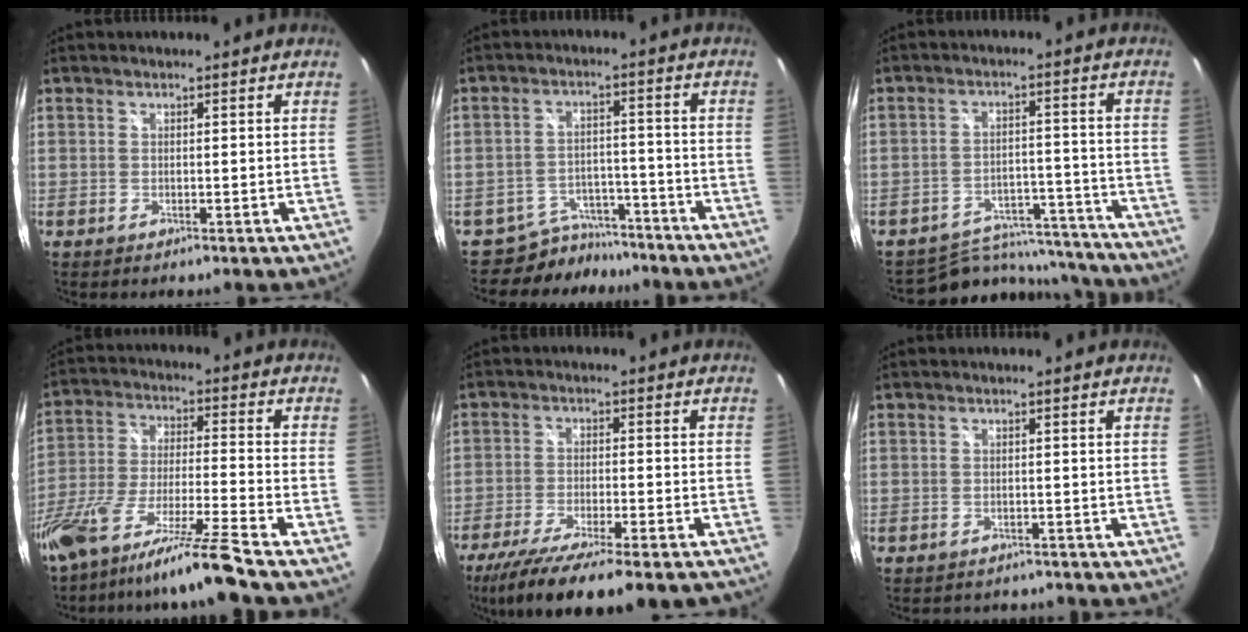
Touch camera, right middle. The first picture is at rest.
{"total": 7.8, "force": [-7.1, 3.3, -0.3], "torque": [-0.006, 0.022, -0.106]}
{"total": 14.4, "force": [-13.4, 4.9, 2.4], "torque": [-0.048, 0.025, -0.174]}
{"total": 17.3, "force": [-14.2, -1.9, 9.6], "torque": [-0.176, -0.043, -0.250]}
{"total": 16.9, "force": [-13.7, 1.7, 9.8], "torque": [-0.187, -0.054, -0.218]}
{"total": 3.1, "force": [-2.8, 1.3, 0.6], "torque": [-0.012, -0.011, -0.036]}